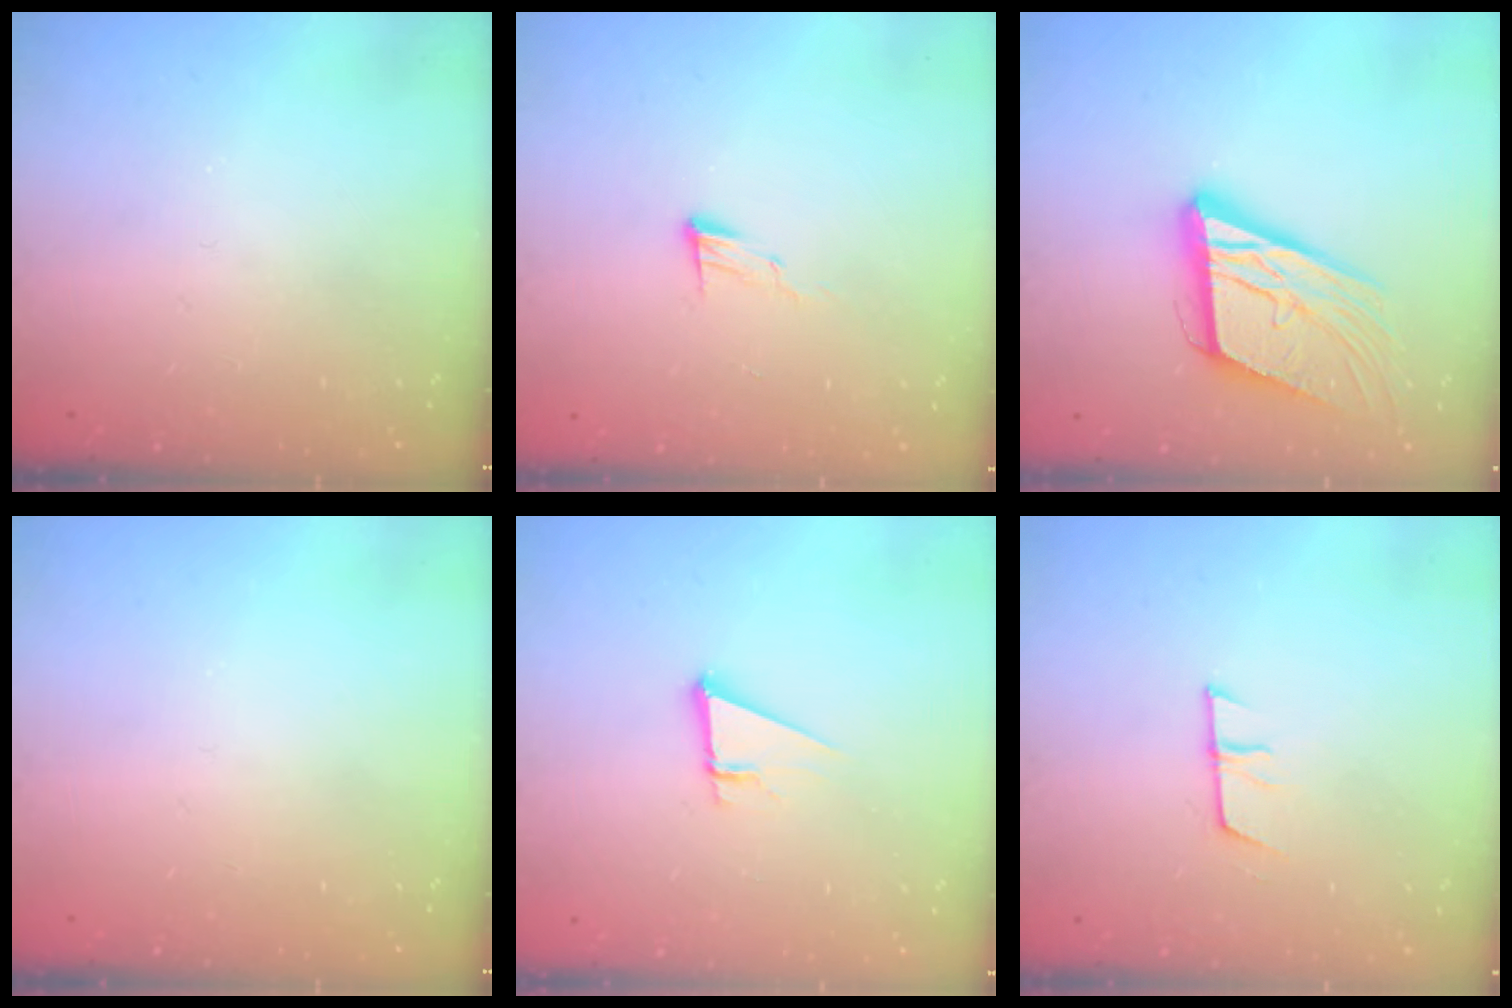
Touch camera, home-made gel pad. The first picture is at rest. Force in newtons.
{"total": 6.2, "press": 6.2, "slide": 0.6}
{"total": 16.9, "press": 16.5, "slide": 3.6}
{"total": 0.0}
{"total": 3.6, "press": 3.6, "slide": 0.3}
{"total": 7.2, "press": 7.1, "slide": 0.5}